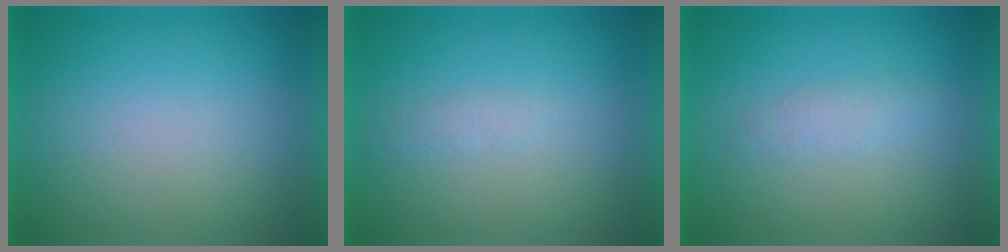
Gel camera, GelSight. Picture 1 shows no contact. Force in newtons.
{"total": 1.3}
{"total": 1.9}